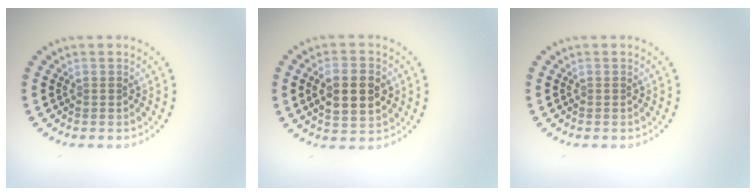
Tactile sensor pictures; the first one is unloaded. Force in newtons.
{"total": 5.2, "press": 5.2, "slide": 0.5}
{"total": 0.0}